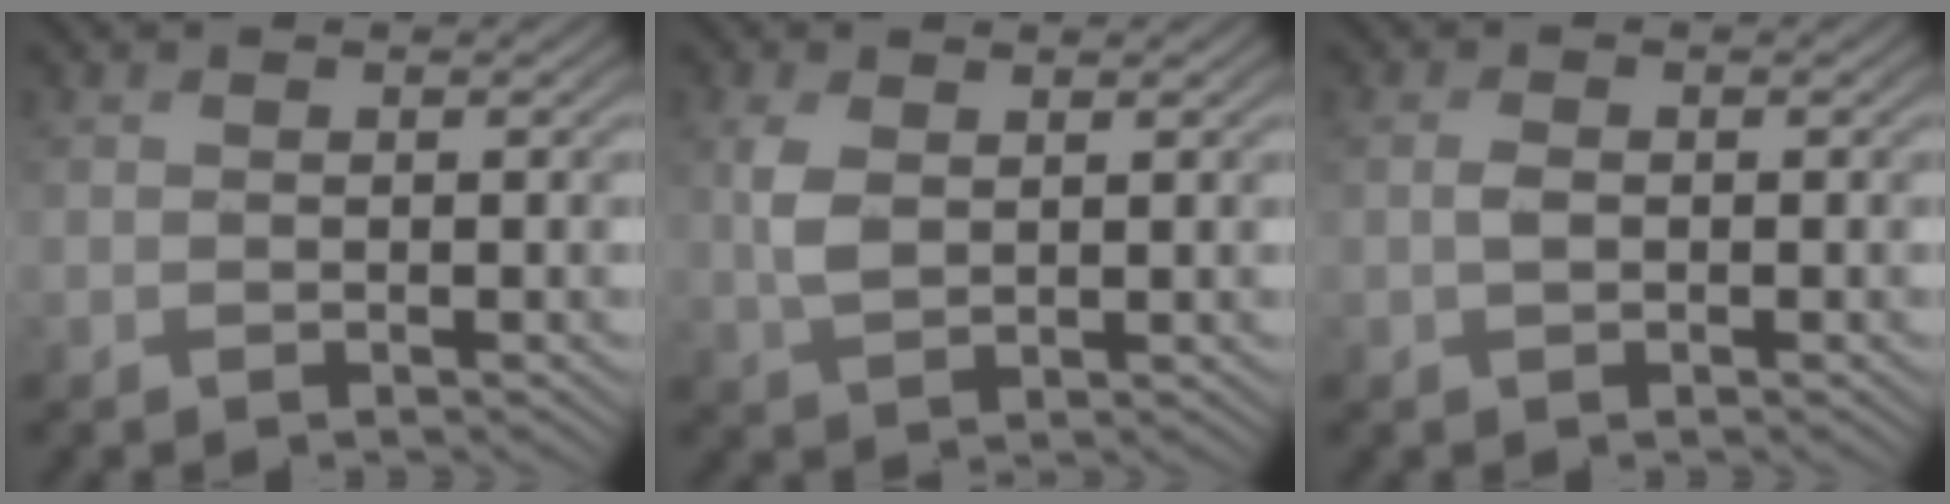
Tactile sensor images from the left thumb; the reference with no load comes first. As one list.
[{"total": 3.2, "force": [1.5, 1.2, 2.5], "torque": [-0.065, 0.008, 0.033]}, {"total": 0.8, "force": [0.4, 0.2, 0.7], "torque": [-0.014, 0.008, 0.005]}]